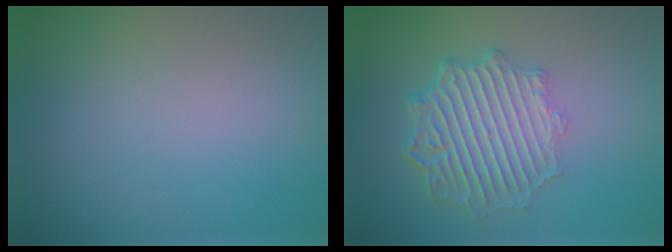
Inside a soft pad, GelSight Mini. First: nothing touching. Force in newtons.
{"total": 6.4, "press": 4.8, "slide": 4.2}